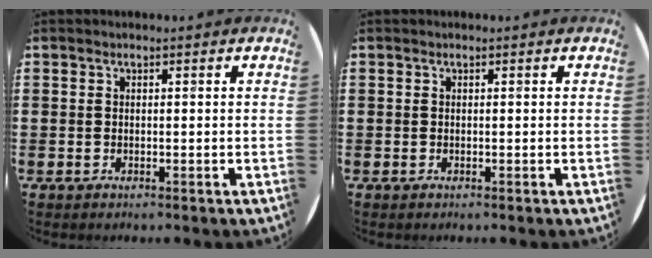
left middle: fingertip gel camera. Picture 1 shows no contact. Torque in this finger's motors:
{"motor_torque": [0.00, 0.00, 0.00, -0.01]}